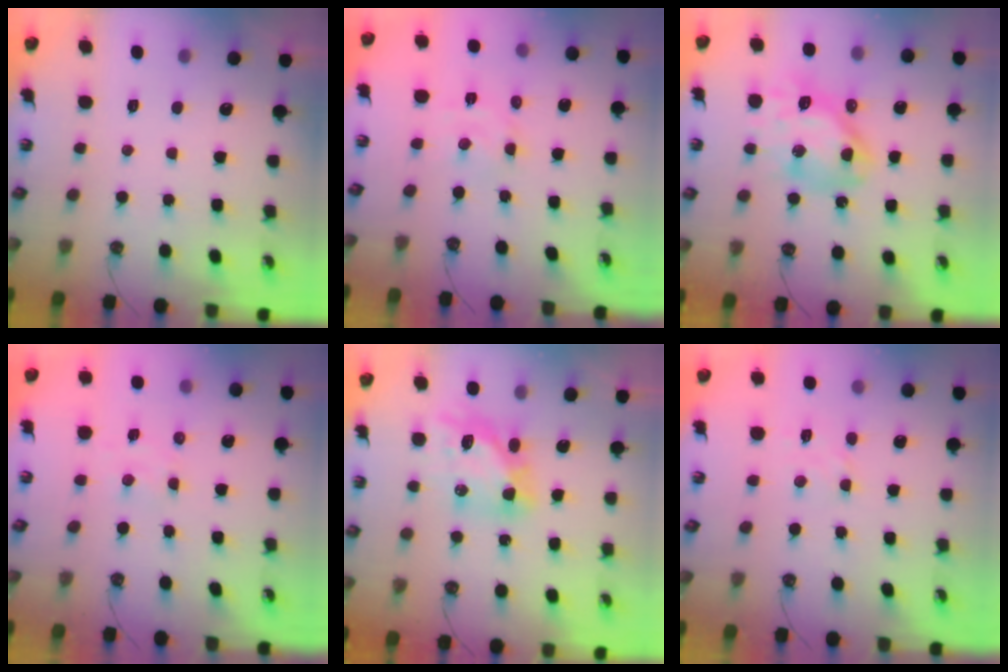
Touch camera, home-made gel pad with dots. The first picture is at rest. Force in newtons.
{"total": 3.6, "press": 3.6, "slide": 0.5}
{"total": 14.3, "press": 14.2, "slide": 1.3}
{"total": 2.3, "press": 2.3, "slide": 0.4}
{"total": 12.3, "press": 12.2, "slide": 1.5}
{"total": 2.9, "press": 2.9, "slide": 0.7}